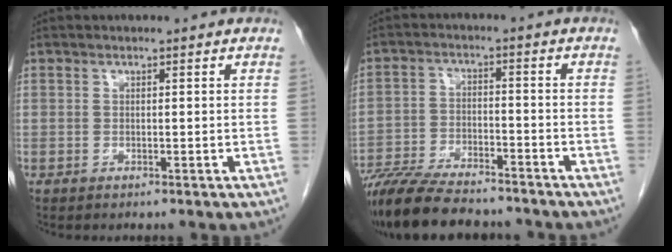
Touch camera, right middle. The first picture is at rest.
{"total": 14.7, "force": [-12.7, 3.1, 6.7], "torque": [-0.124, -0.017, -0.204]}